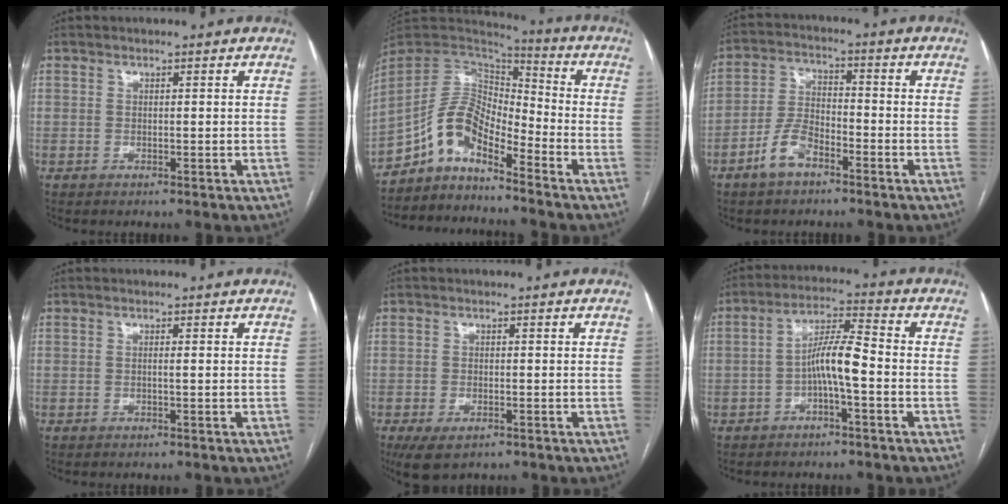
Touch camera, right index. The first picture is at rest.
{"total": 9.6, "force": [-6.7, 3.4, 5.9], "torque": [-0.121, 0.031, -0.126]}
{"total": 6.5, "force": [-4.1, 2.8, 4.3], "torque": [-0.098, 0.009, -0.080]}
{"total": 0.5, "force": [-0.1, -0.1, 0.5], "torque": [-0.007, 0.001, -0.002]}
{"total": 4.7, "force": [-2.9, 2.3, 2.9], "torque": [-0.056, -0.008, -0.042]}
{"total": 6.9, "force": [-1.8, 0.8, 6.6], "torque": [-0.122, 0.021, -0.035]}